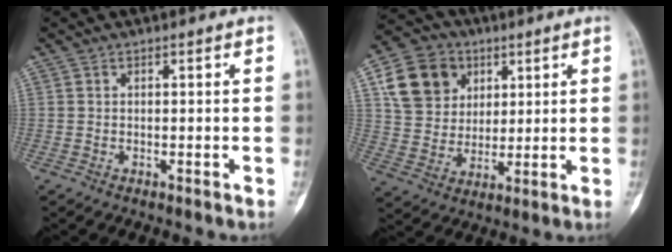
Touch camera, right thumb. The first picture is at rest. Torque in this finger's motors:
{"motor_torque": [0.12, 0.01, 0.23, -0.02, -0.05]}